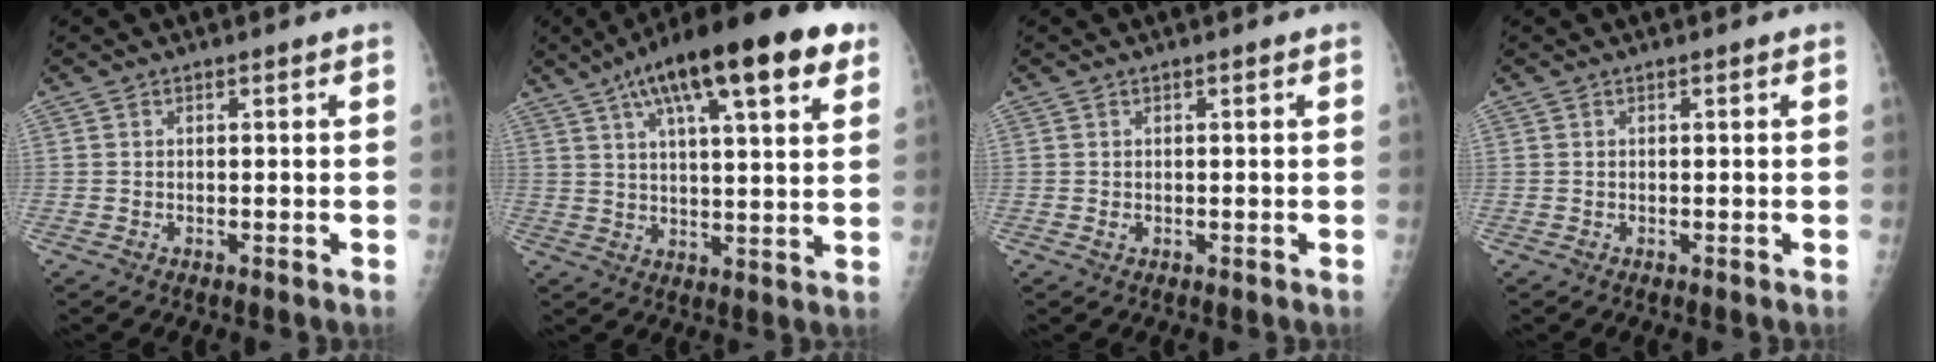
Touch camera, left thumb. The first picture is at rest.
{"total": 21.3, "force": [11.2, 5.9, 17.1], "torque": [-0.255, 0.001, 0.168]}
{"total": 0.6, "force": [0.1, 0.4, 0.5], "torque": [-0.004, 0.000, 0.004]}
{"total": 0.0}